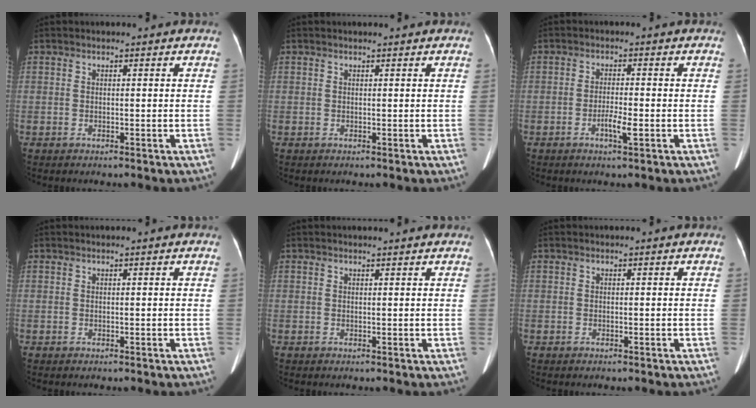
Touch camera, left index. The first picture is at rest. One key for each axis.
{"total": 1.2, "fx": 1.1, "fy": 0.0, "fz": 0.4, "tx": -0.008, "ty": 0.011, "tz": 0.017}
{"total": 2.7, "fx": -1.1, "fy": 0.3, "fz": 2.5, "tx": -0.048, "ty": -0.001, "tz": -0.018}
{"total": 0.5, "fx": 0.5, "fy": -0.1, "fz": 0.2, "tx": -0.006, "ty": 0.005, "tz": 0.015}
{"total": 2.9, "fx": 2.7, "fy": 0.1, "fz": 0.9, "tx": -0.014, "ty": 0.013, "tz": 0.033}
{"total": 0.0}